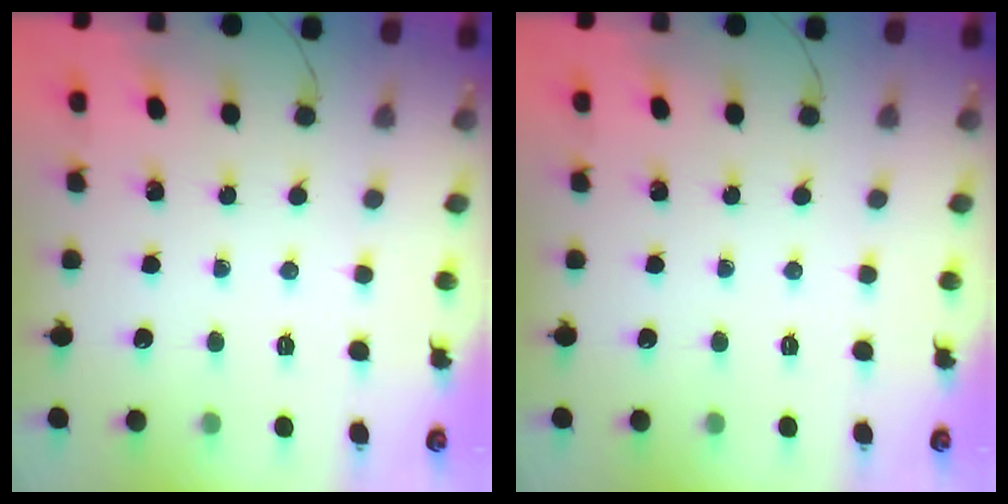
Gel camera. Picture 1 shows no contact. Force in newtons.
{"total": 0.0}